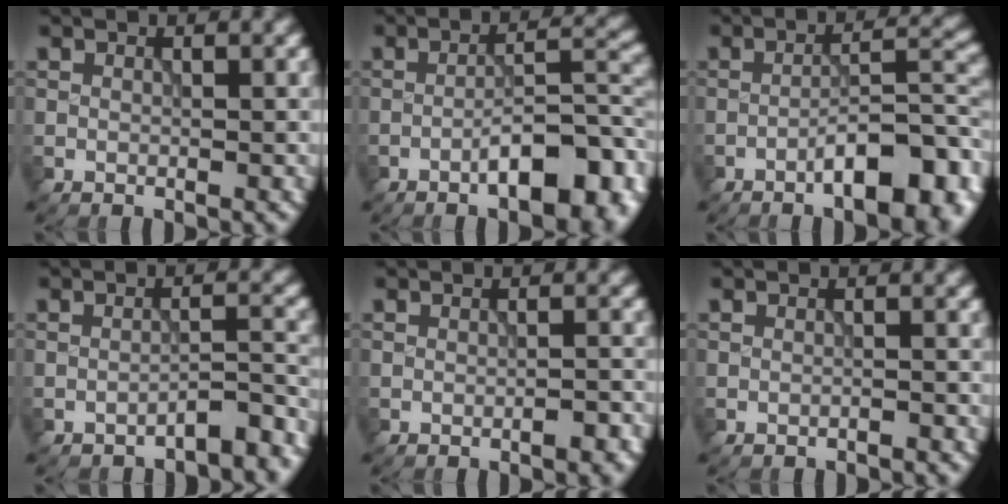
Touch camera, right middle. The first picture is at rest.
{"total": 8.4, "force": [-3.8, 2.8, 7.0], "torque": [-0.095, 0.010, -0.056]}
{"total": 8.5, "force": [-4.2, 2.6, 6.9], "torque": [-0.094, 0.009, -0.061]}
{"total": 3.5, "force": [-2.9, 0.8, 1.8], "torque": [-0.023, 0.008, -0.043]}
{"total": 1.7, "force": [-0.9, 0.5, 1.4], "torque": [-0.015, 0.004, -0.011]}
{"total": 0.6, "force": [-0.6, 0.0, 0.1], "torque": [-0.002, 0.002, -0.013]}